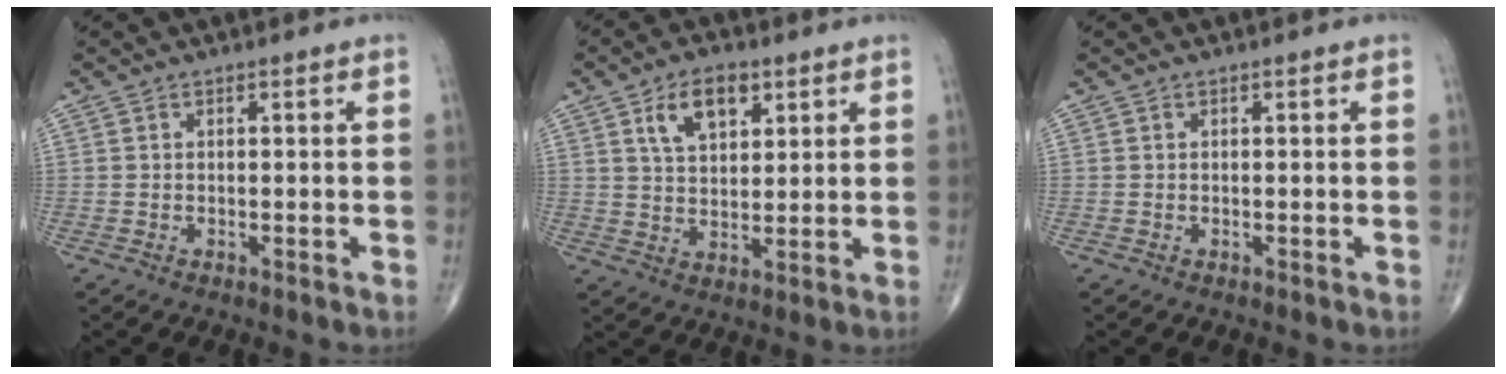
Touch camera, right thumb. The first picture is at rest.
{"total": 8.5, "force": [4.0, 4.7, 5.8], "torque": [-0.081, -0.012, 0.072]}
{"total": 0.0}